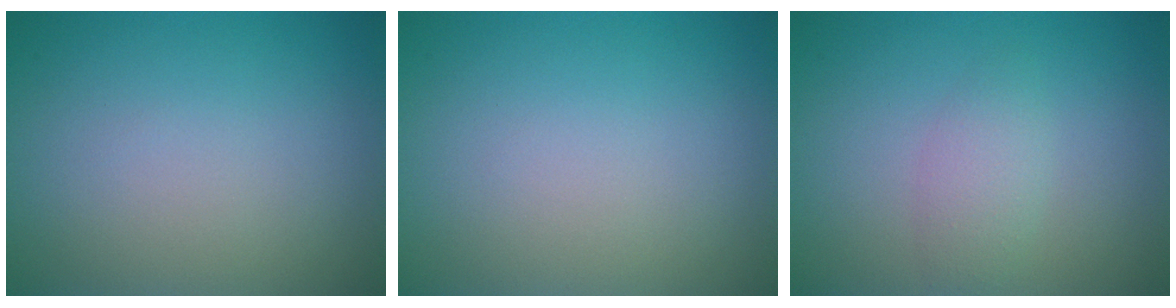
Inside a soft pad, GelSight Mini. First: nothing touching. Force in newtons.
{"total": 0.0}
{"total": 1.8, "press": 1.8, "slide": 0.1}